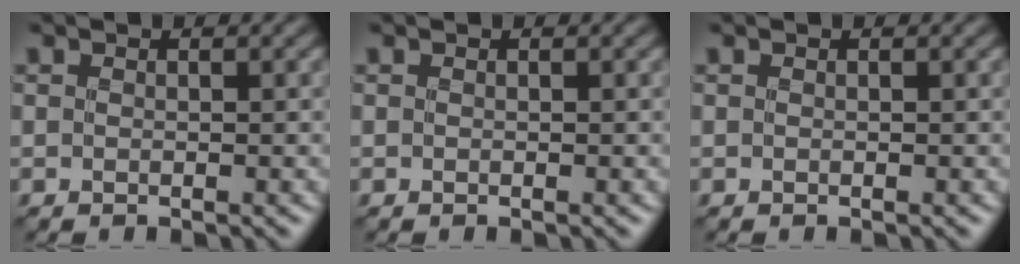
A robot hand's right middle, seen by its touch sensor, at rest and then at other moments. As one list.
[{"total": 0.0}, {"total": 0.0}]